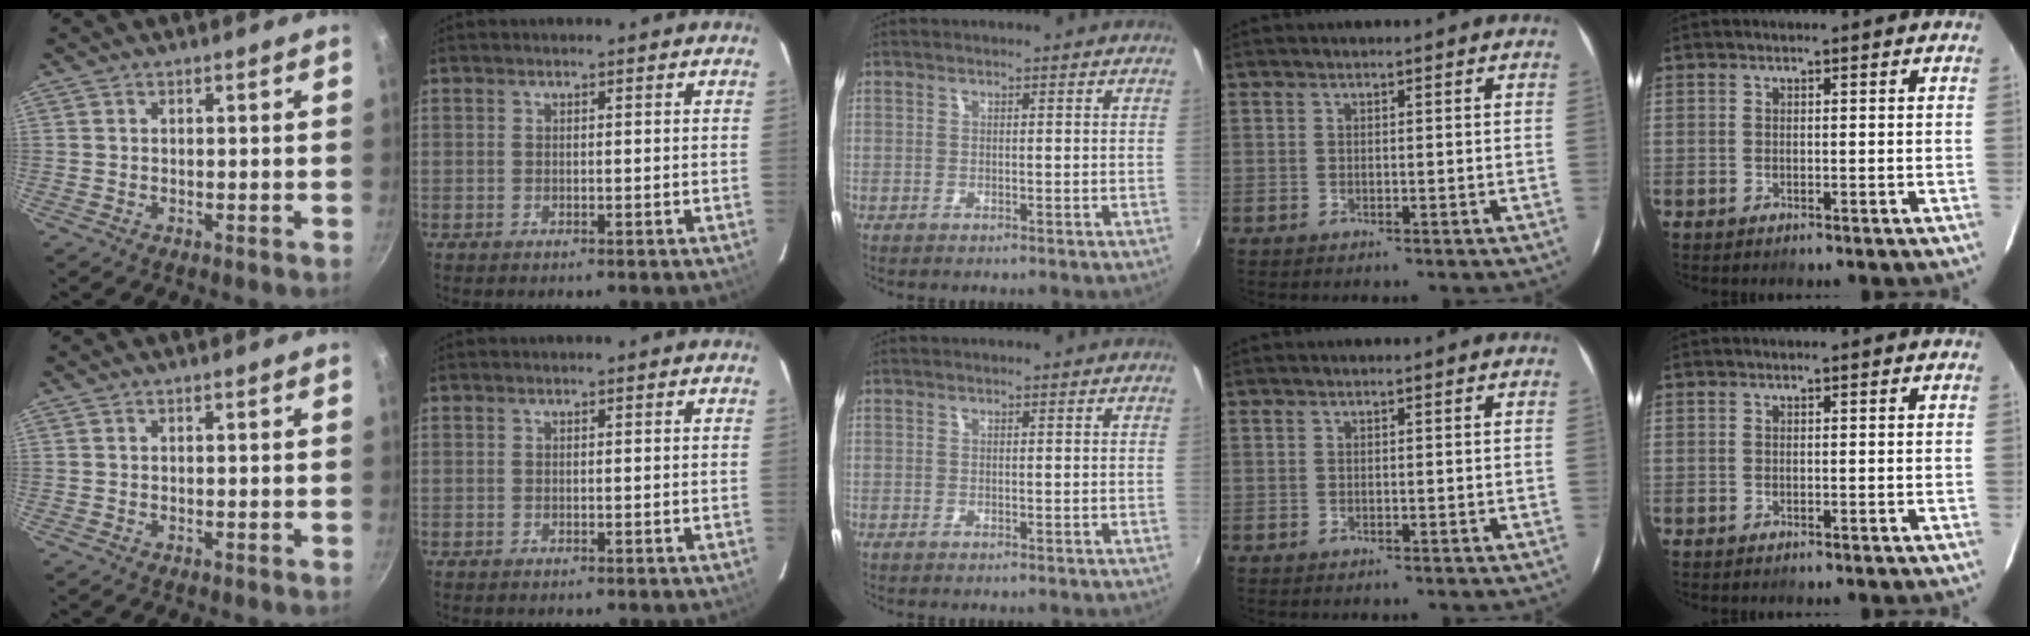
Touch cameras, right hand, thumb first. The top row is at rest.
{}